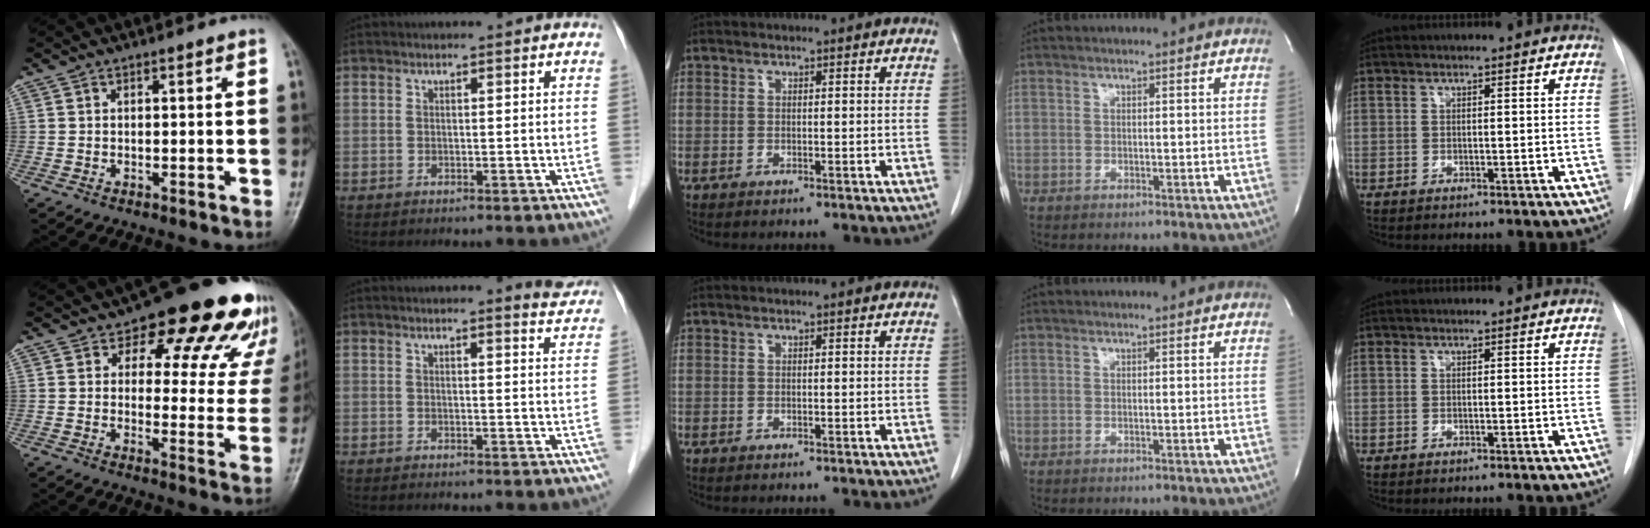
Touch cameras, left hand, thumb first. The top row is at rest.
{"thumb": {"total": 20.5, "force": [14.4, 9.6, 11.0], "torque": [-0.082, -0.069, 0.158]}, "index": {"total": 4.0, "force": [3.9, 0.3, 0.9], "torque": [-0.013, -0.018, 0.027]}}